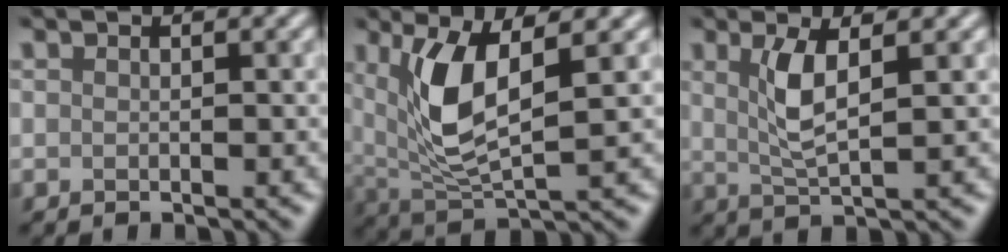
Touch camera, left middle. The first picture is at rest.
{"total": 6.1, "force": [1.6, 2.1, 5.4], "torque": [-0.123, -0.012, 0.045]}
{"total": 3.0, "force": [0.7, 0.6, 2.9], "torque": [-0.066, -0.005, 0.024]}